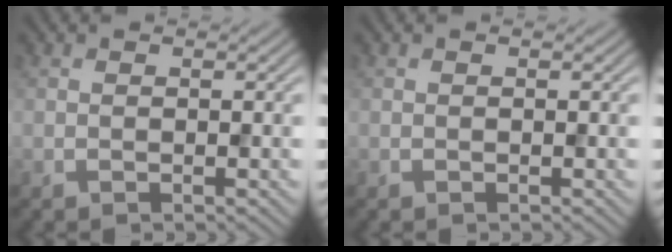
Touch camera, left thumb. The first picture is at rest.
{"total": 0.0}